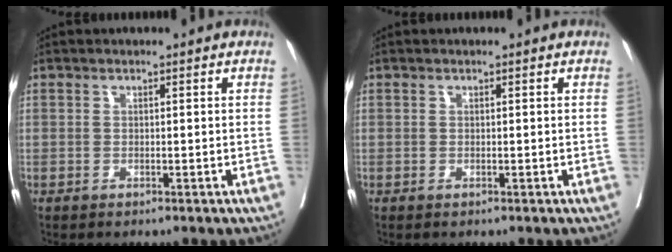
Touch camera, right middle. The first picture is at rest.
{"total": 0.0}